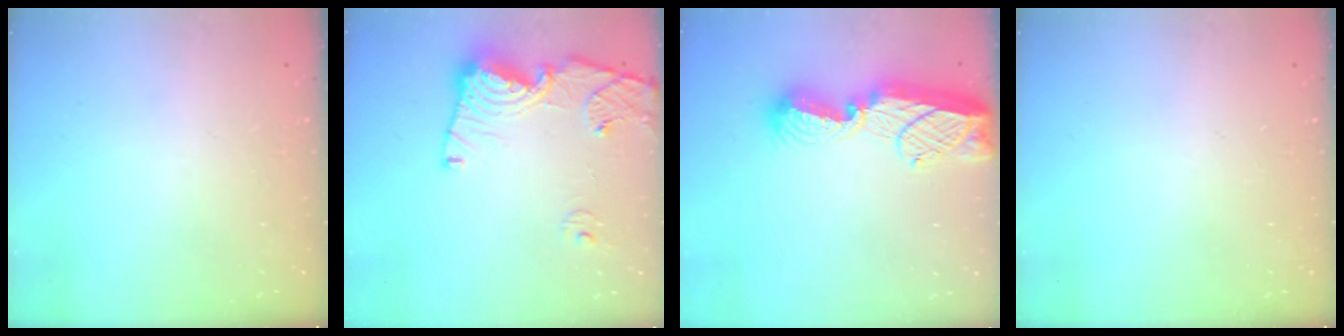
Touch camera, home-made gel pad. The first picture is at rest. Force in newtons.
{"total": 14.7, "press": 14.6, "slide": 1.8}
{"total": 14.7, "press": 14.7, "slide": 1.1}
{"total": 0.0}